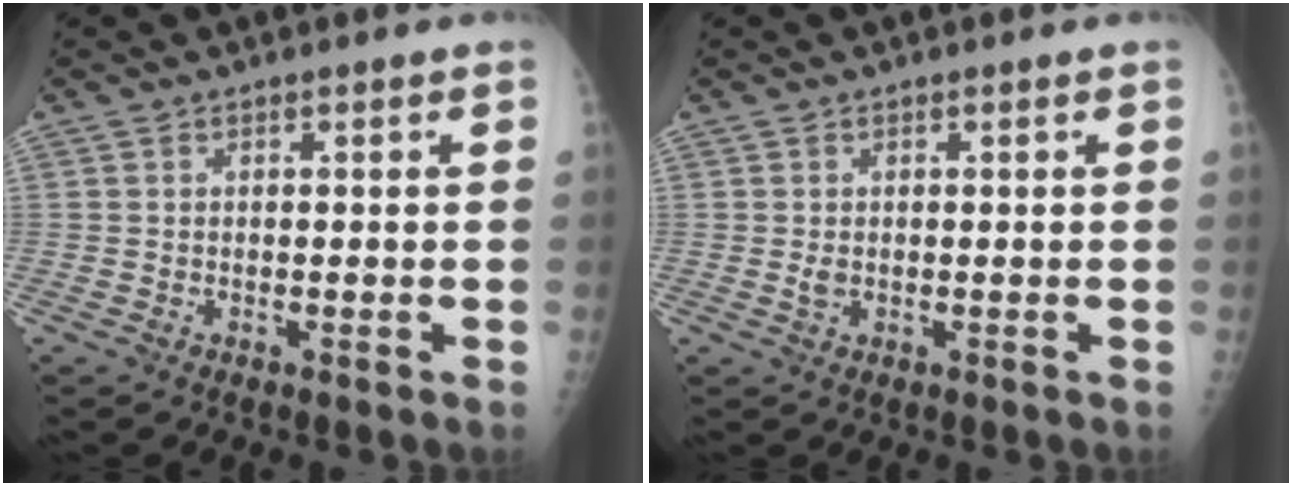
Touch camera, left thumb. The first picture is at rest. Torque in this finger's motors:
{"motor_torque": [0.47, 0.38, 0.29, 0.09, -0.01]}